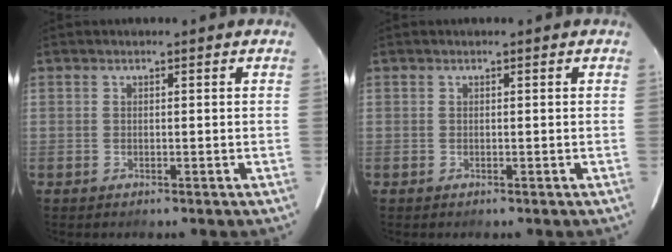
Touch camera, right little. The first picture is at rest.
{"total": 0.0}